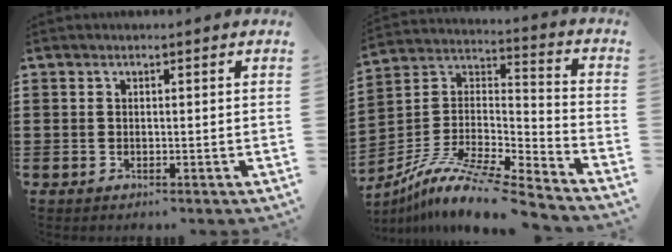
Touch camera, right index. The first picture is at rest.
{"total": 10.6, "force": [-8.6, 1.6, 5.9], "torque": [-0.123, 0.007, -0.175]}